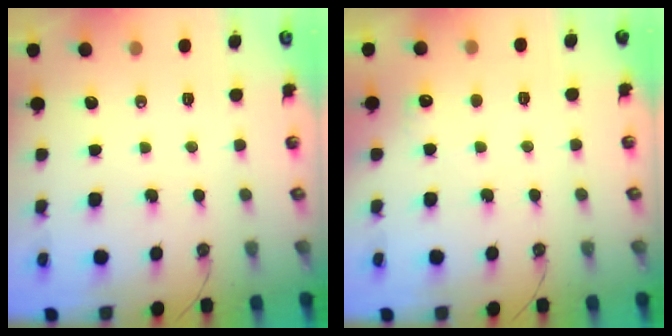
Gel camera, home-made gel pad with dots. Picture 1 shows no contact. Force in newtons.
{"total": 5.1, "press": 4.9, "slide": 1.4}